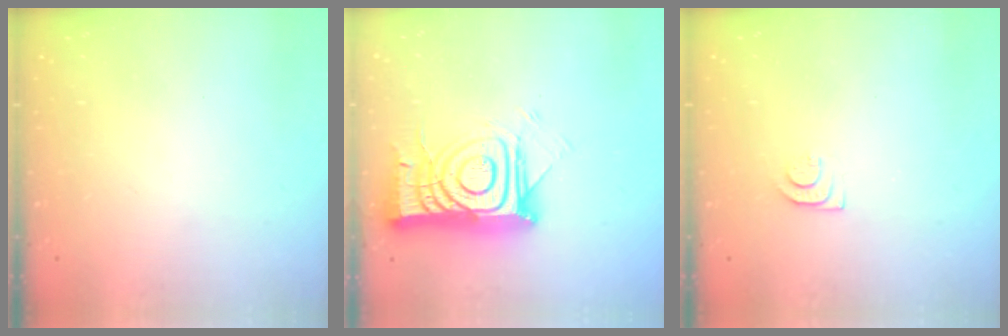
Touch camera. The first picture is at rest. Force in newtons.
{"total": 16.3, "press": 16.3, "slide": 1.5}
{"total": 7.4, "press": 7.4, "slide": 0.5}